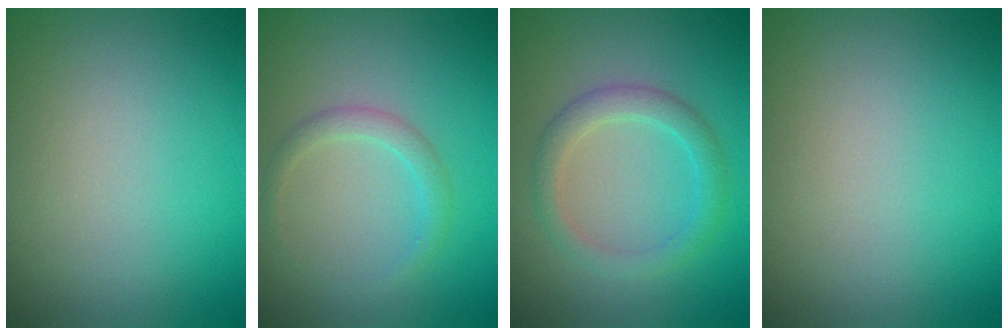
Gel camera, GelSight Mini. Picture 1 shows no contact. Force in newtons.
{"total": 1.6, "press": 1.6, "slide": 0.1}
{"total": 2.6, "press": 2.6, "slide": 0.1}
{"total": 0.0}